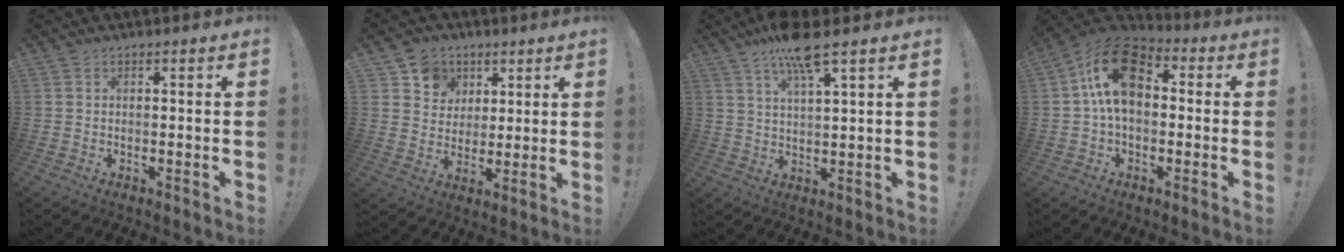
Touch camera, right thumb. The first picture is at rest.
{"total": 8.9, "force": [4.2, 7.7, 1.5], "torque": [-0.023, -0.032, 0.084]}
{"total": 9.7, "force": [6.7, 1.6, 6.8], "torque": [-0.119, -0.034, 0.114]}
{"total": 16.8, "force": [2.9, 10.8, 12.5], "torque": [-0.219, 0.018, 0.054]}